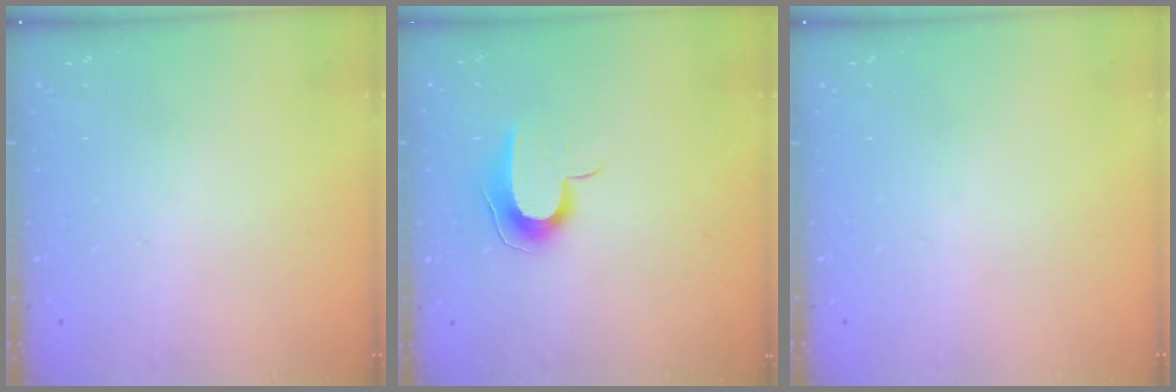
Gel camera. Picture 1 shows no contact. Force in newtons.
{"total": 8.9, "press": 8.9, "slide": 0.8}
{"total": 0.0}